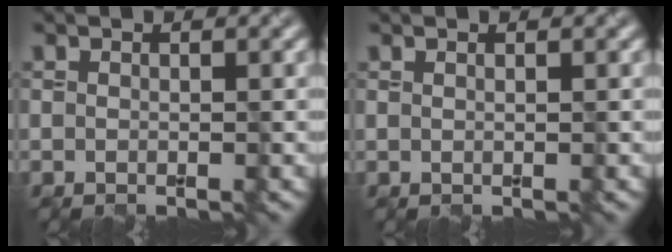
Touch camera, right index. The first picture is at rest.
{"total": 1.7, "force": [1.0, 0.9, 1.1], "torque": [-0.003, 0.011, -0.004]}